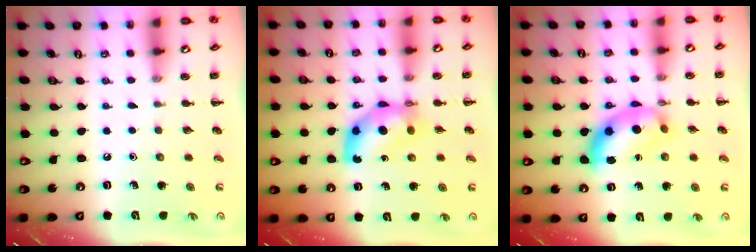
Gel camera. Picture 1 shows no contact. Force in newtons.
{"total": 7.7, "press": 7.5, "slide": 1.4}
{"total": 11.1, "press": 11.1, "slide": 0.4}